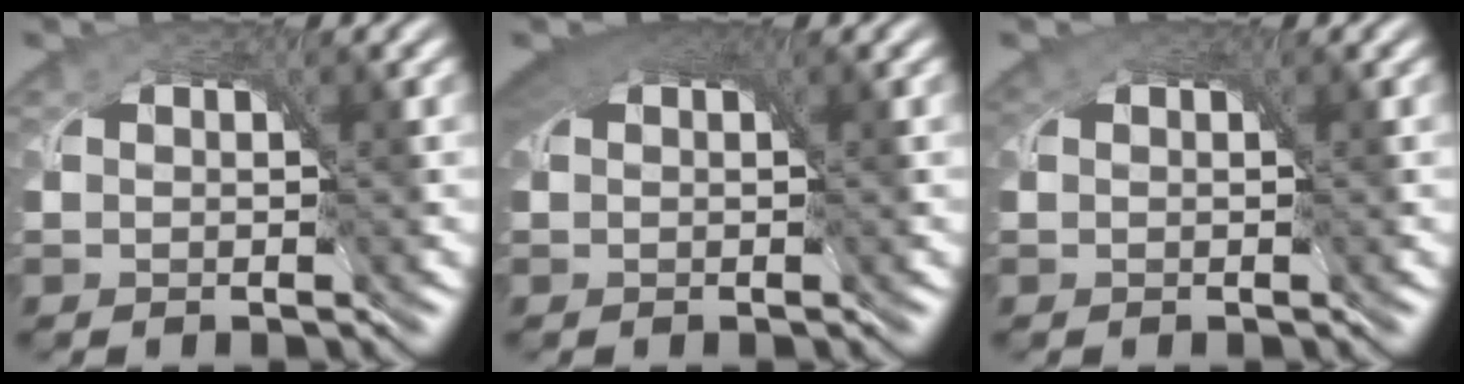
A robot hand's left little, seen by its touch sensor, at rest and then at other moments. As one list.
[{"total": 4.8, "force": [2.5, 2.4, 3.3], "torque": [-0.060, 0.013, 0.030]}, {"total": 1.6, "force": [0.7, 1.2, 0.9], "torque": [-0.024, 0.002, 0.007]}]